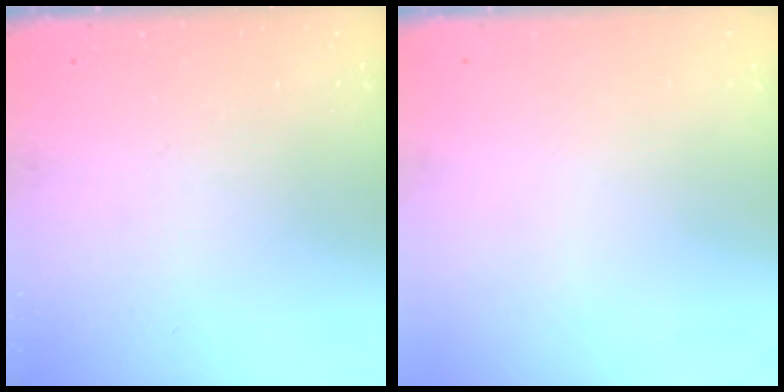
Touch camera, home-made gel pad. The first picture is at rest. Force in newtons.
{"total": 0.0}